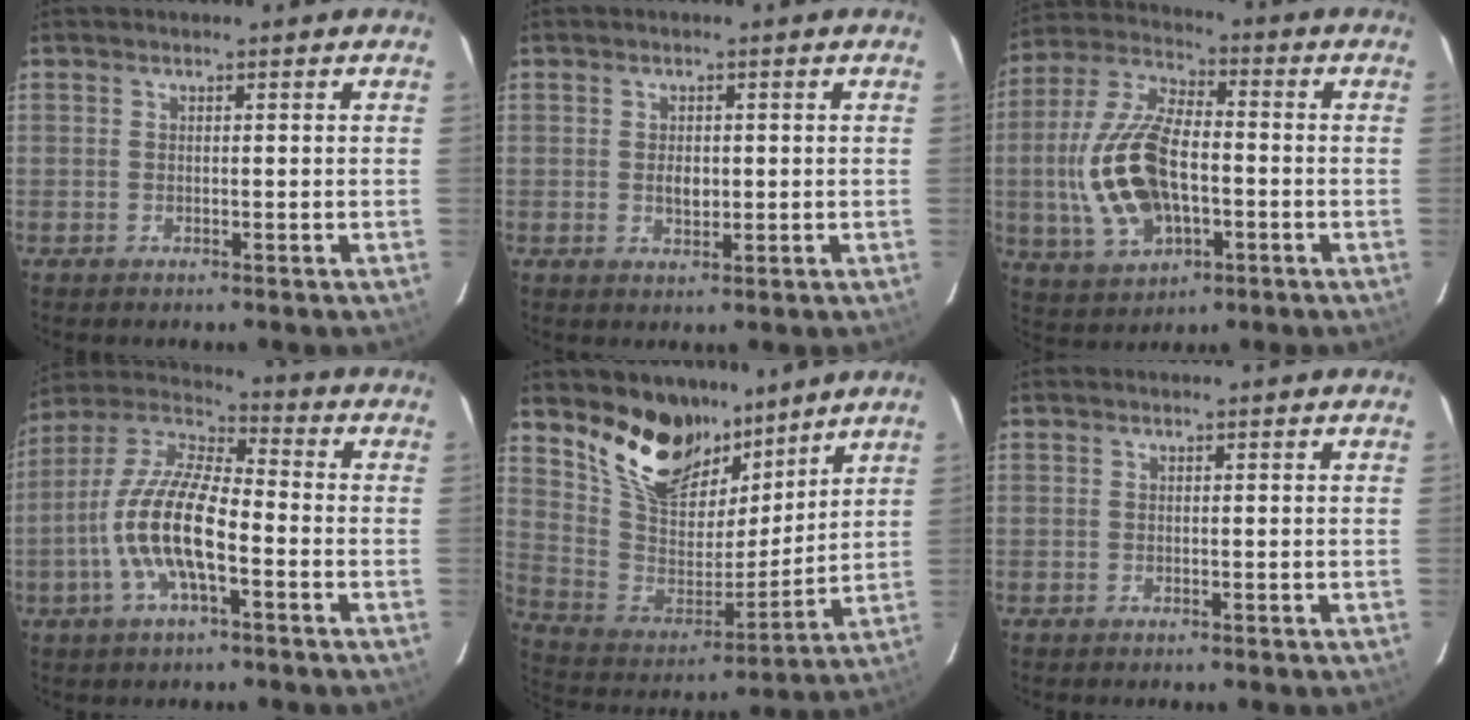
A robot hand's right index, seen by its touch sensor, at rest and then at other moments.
{"total": 2.6, "force": [-0.1, 1.8, 1.9], "torque": [-0.030, 0.001, -0.001]}
{"total": 17.1, "force": [-2.6, 9.0, 14.4], "torque": [-0.313, 0.005, -0.040]}
{"total": 14.2, "force": [-4.4, 4.5, 12.7], "torque": [-0.260, 0.002, -0.089]}
{"total": 18.0, "force": [12.9, 9.2, 8.3], "torque": [-0.180, 0.001, 0.250]}
{"total": 0.0}